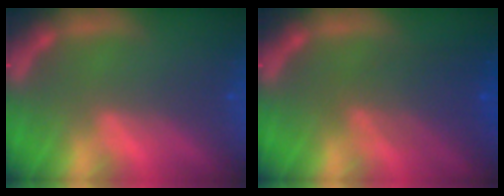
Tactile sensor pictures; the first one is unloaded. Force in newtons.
{"total": 5.1}